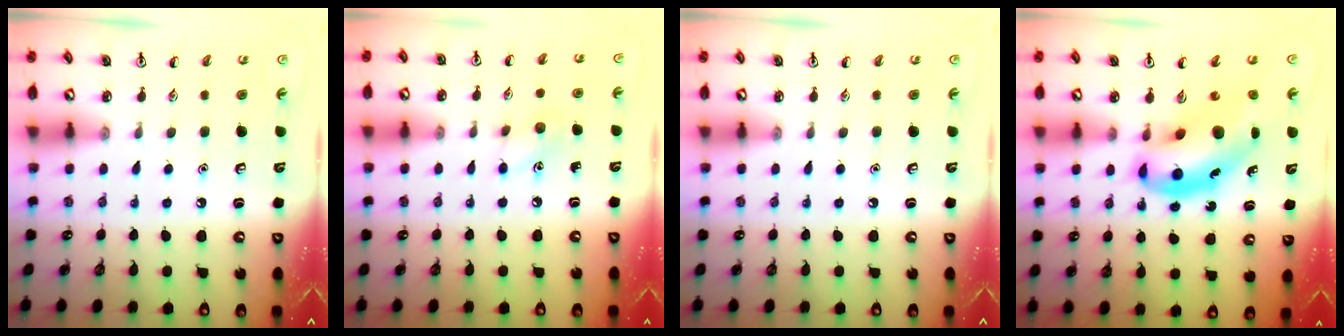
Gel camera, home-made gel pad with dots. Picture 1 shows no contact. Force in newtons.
{"total": 6.3, "press": 6.1, "slide": 1.4}
{"total": 0.0}
{"total": 12.5, "press": 12.0, "slide": 3.4}